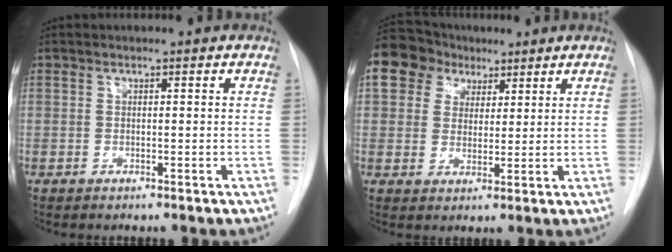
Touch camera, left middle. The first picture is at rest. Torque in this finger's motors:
{"motor_torque": [0.36, -0.35, 0.24, 0.06]}